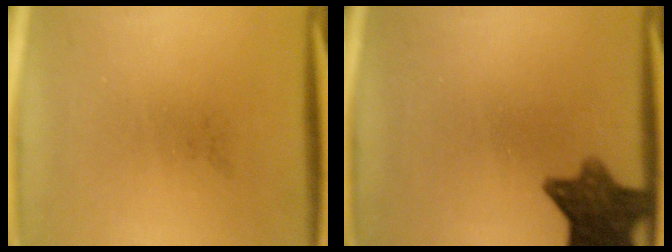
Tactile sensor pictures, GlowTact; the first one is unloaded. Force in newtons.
{"total": 9.8}